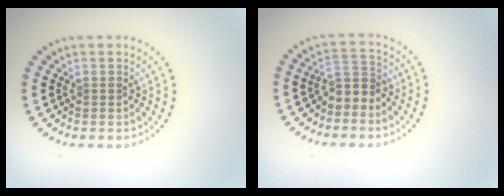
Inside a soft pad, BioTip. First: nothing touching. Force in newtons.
{"total": 2.0, "press": 1.5, "slide": 1.4}